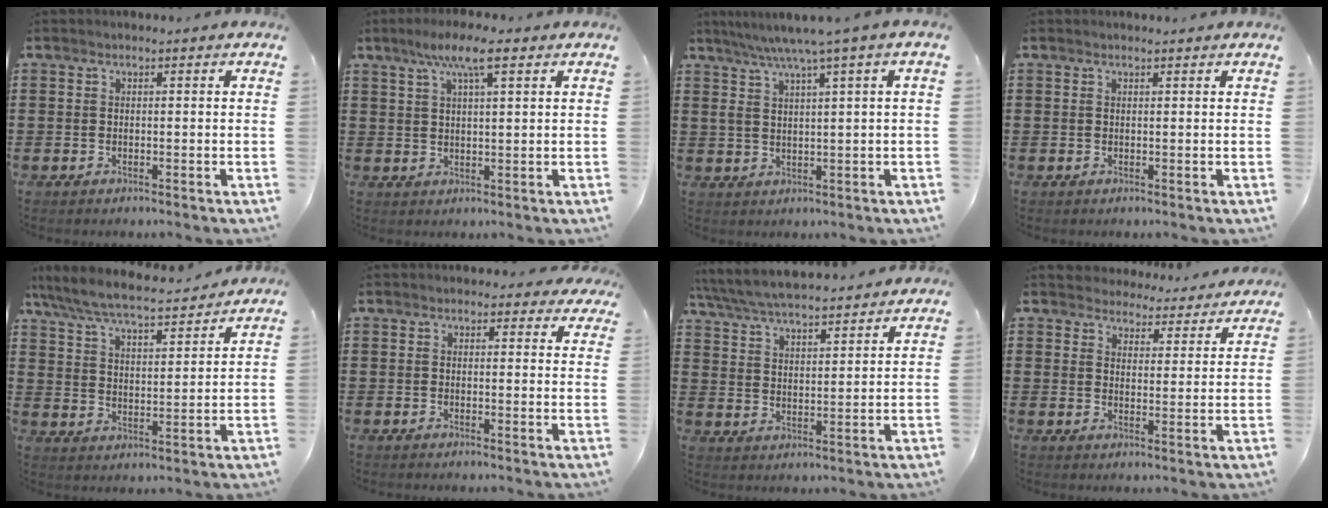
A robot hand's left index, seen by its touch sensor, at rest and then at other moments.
{"total": 6.7, "force": [4.0, 1.2, 5.3], "torque": [-0.103, 0.000, 0.066]}
{"total": 5.0, "force": [2.9, -0.1, 4.1], "torque": [-0.089, -0.005, 0.046]}
{"total": 0.5, "force": [0.4, 0.0, 0.3], "torque": [-0.006, -0.002, 0.009]}
{"total": 6.9, "force": [6.4, 0.3, 2.6], "torque": [-0.076, -0.039, 0.108]}
{"total": 2.1, "force": [1.9, 0.9, 0.6], "torque": [-0.010, -0.001, 0.033]}
{"total": 5.9, "force": [5.7, 0.5, 1.6], "torque": [-0.056, -0.032, 0.098]}
{"total": 4.2, "force": [4.2, 0.5, -0.4], "torque": [-0.008, -0.031, 0.071]}